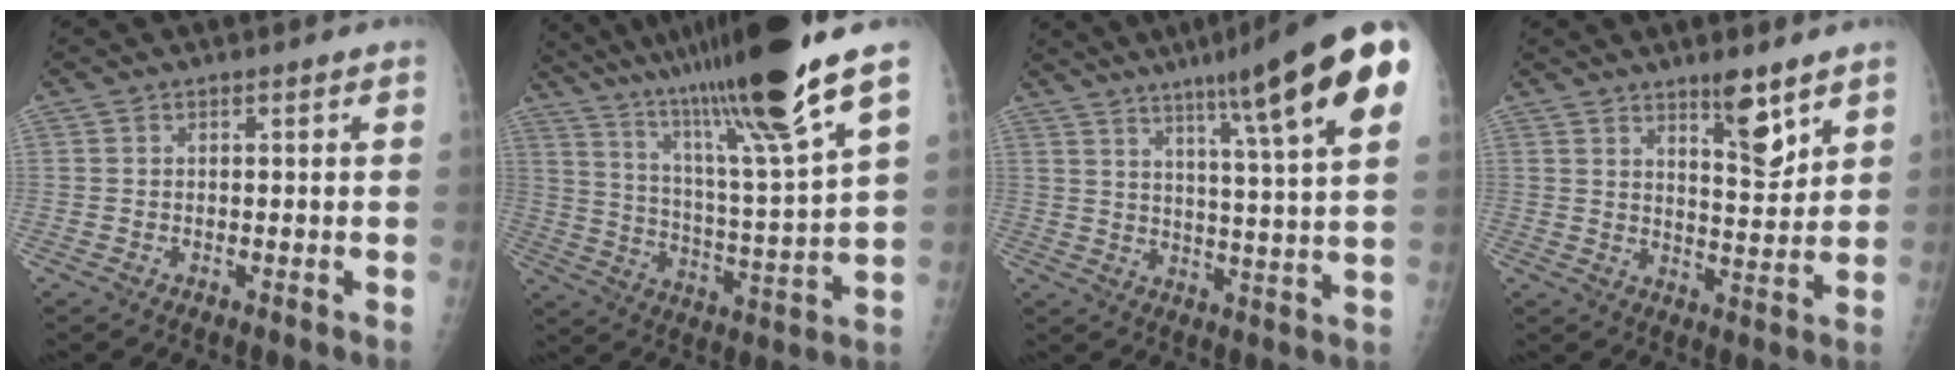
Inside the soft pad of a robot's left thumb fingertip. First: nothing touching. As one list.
[{"total": 24.4, "force": [16.8, 1.4, 17.6], "torque": [-0.292, -0.058, 0.288]}, {"total": 20.7, "force": [11.3, 1.7, 17.2], "torque": [-0.238, -0.030, 0.150]}, {"total": 7.7, "force": [5.1, 2.0, 5.4], "torque": [-0.072, -0.043, 0.083]}]